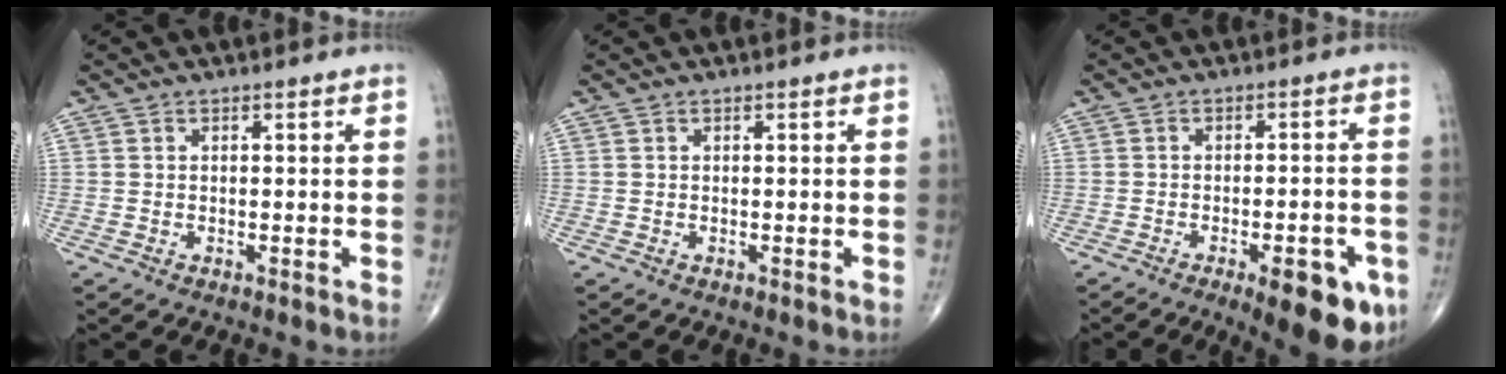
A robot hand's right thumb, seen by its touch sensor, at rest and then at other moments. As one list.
[{"total": 0.0}, {"total": 12.1, "force": [-5.7, 4.1, 9.9], "torque": [-0.104, 0.012, -0.068]}]